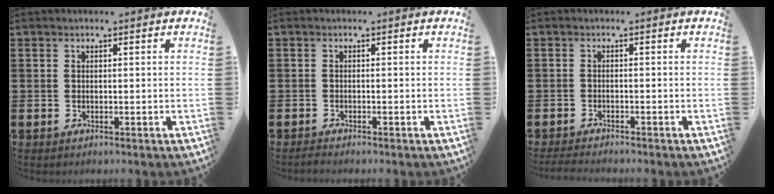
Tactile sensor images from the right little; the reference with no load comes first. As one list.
[{"total": 0.6, "force": [-0.5, 0.1, 0.3], "torque": [-0.007, -0.002, -0.010]}, {"total": 1.3, "force": [-1.2, 0.0, 0.5], "torque": [-0.009, 0.002, -0.024]}]